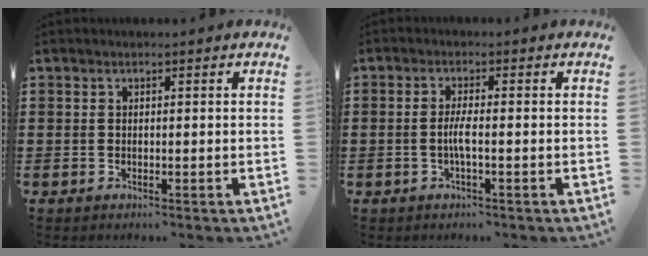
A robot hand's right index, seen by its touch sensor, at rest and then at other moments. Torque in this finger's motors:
{"motor_torque": [2.14, 0.00, 0.28, 0.08]}